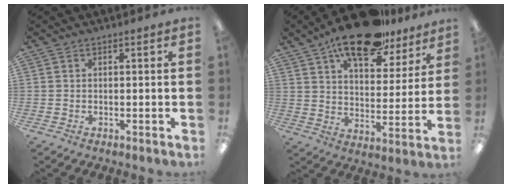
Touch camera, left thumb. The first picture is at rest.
{"total": 17.2, "force": [12.8, 6.8, 9.4], "torque": [-0.148, -0.066, 0.218]}